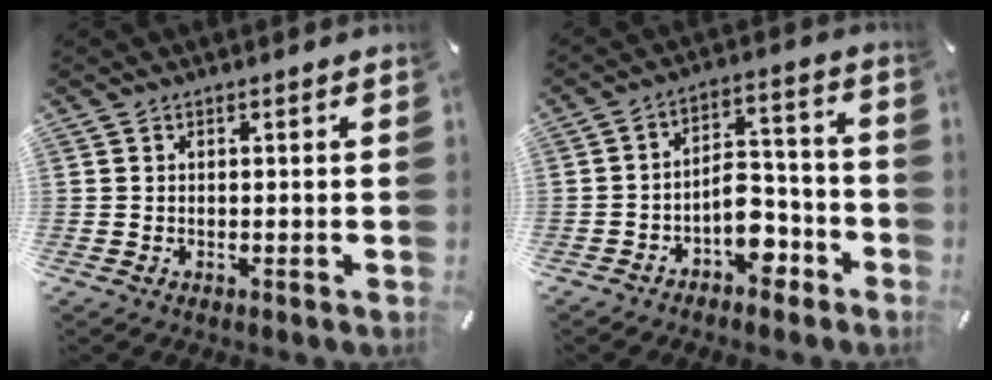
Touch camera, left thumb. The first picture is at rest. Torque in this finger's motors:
{"motor_torque": [-0.14, 2.62, 1.21, 0.83, 0.07]}